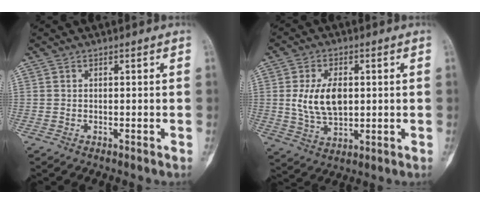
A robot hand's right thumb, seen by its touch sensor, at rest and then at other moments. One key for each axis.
{"total": 9.9, "fx": 1.1, "fy": 5.9, "fz": 7.8, "tx": -0.139, "ty": -0.007, "tz": 0.029}